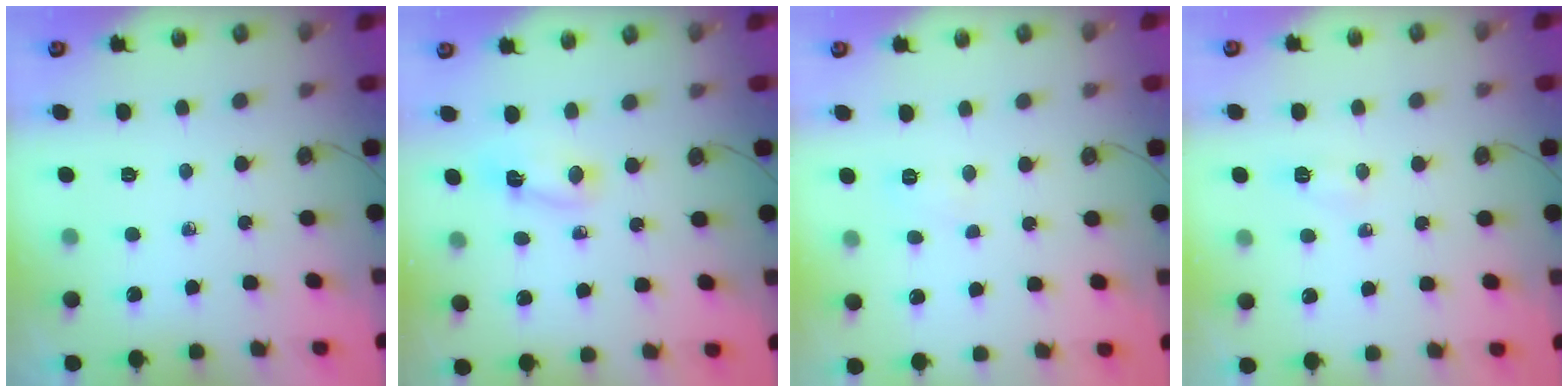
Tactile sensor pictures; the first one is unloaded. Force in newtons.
{"total": 2.8, "press": 2.7, "slide": 0.6}
{"total": 18.9, "press": 5.9, "slide": 17.9}
{"total": 13.2, "press": 6.4, "slide": 11.5}